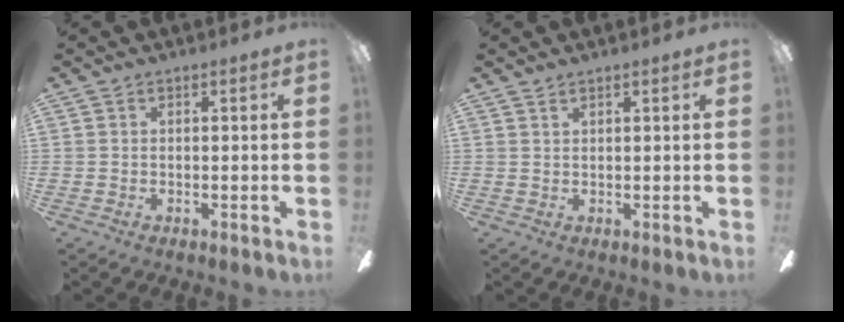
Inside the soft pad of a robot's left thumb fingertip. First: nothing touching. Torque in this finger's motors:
{"motor_torque": [-0.04, 0.05, -0.02, 0.00, -0.02]}